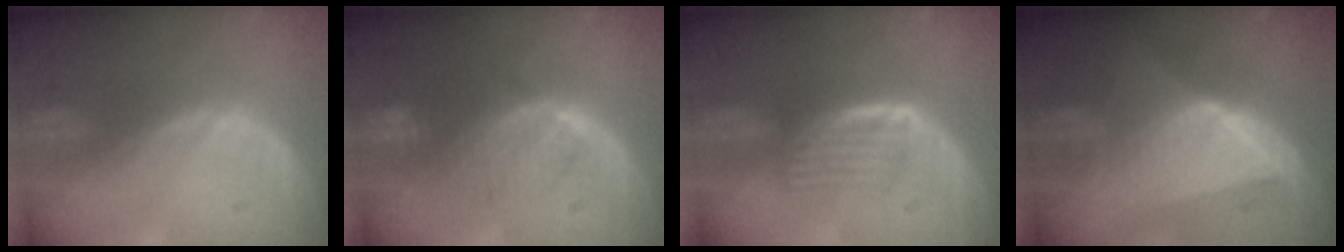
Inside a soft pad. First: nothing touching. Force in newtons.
{"total": 8.4, "press": 7.1, "slide": 4.4}
{"total": 5.9, "press": 5.0, "slide": 3.1}
{"total": 9.6, "press": 9.5, "slide": 0.6}